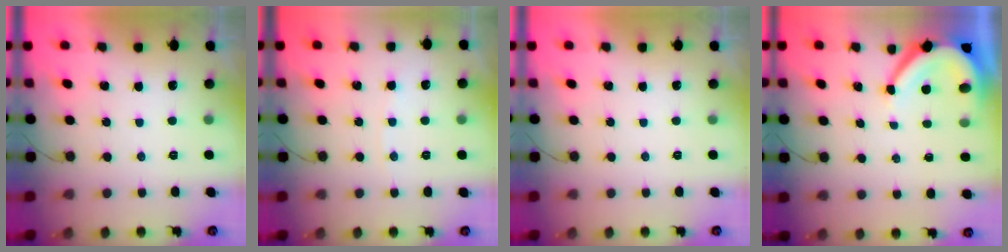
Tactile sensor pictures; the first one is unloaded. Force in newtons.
{"total": 3.6, "press": 3.6, "slide": 0.5}
{"total": 0.0}
{"total": 7.0, "press": 7.0, "slide": 0.4}